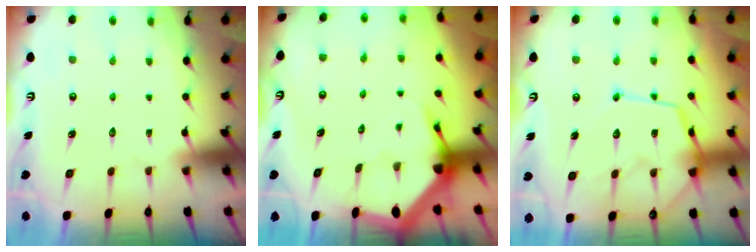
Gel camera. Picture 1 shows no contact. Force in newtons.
{"total": 4.4, "press": 4.4, "slide": 0.5}
{"total": 12.9, "press": 12.9, "slide": 1.0}